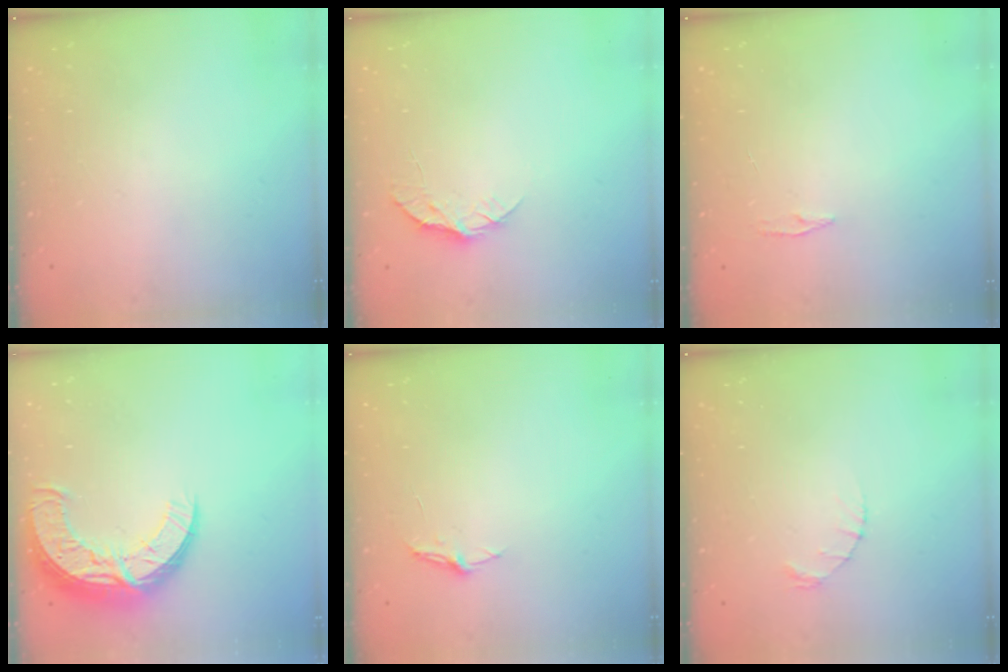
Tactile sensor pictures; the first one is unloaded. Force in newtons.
{"total": 8.1, "press": 8.1, "slide": 0.7}
{"total": 3.8, "press": 3.7, "slide": 0.5}
{"total": 13.9, "press": 13.9, "slide": 1.3}
{"total": 3.7, "press": 3.7, "slide": 0.4}
{"total": 1.2, "press": 1.1, "slide": 0.2}